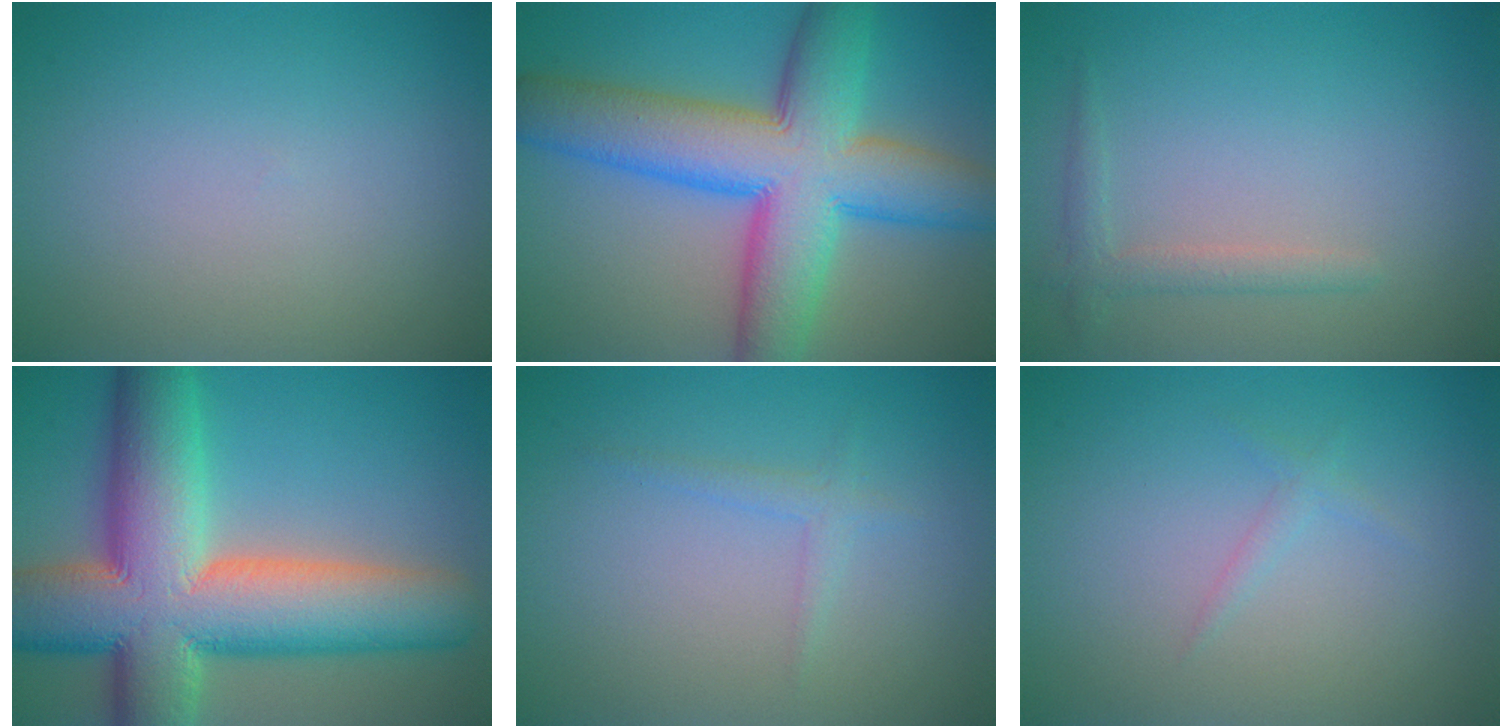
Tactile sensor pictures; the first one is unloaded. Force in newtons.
{"total": 12.2, "press": 12.2, "slide": 0.2}
{"total": 1.7, "press": 1.6, "slide": 0.1}
{"total": 15.7, "press": 15.7, "slide": 1.1}
{"total": 1.2, "press": 1.2, "slide": 0.1}
{"total": 0.8, "press": 0.8, "slide": 0.0}